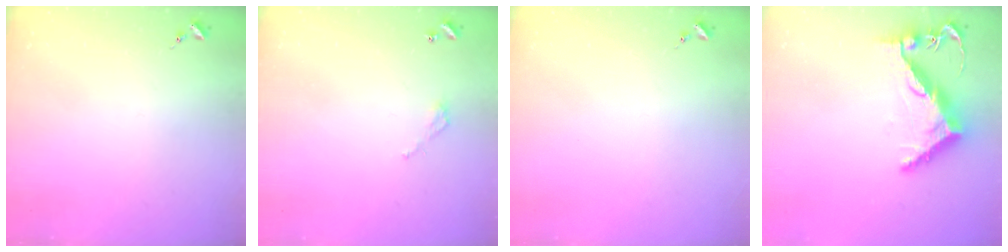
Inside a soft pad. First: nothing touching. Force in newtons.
{"total": 3.2, "press": 3.1, "slide": 0.2}
{"total": 0.0}
{"total": 9.7, "press": 9.6, "slide": 1.4}